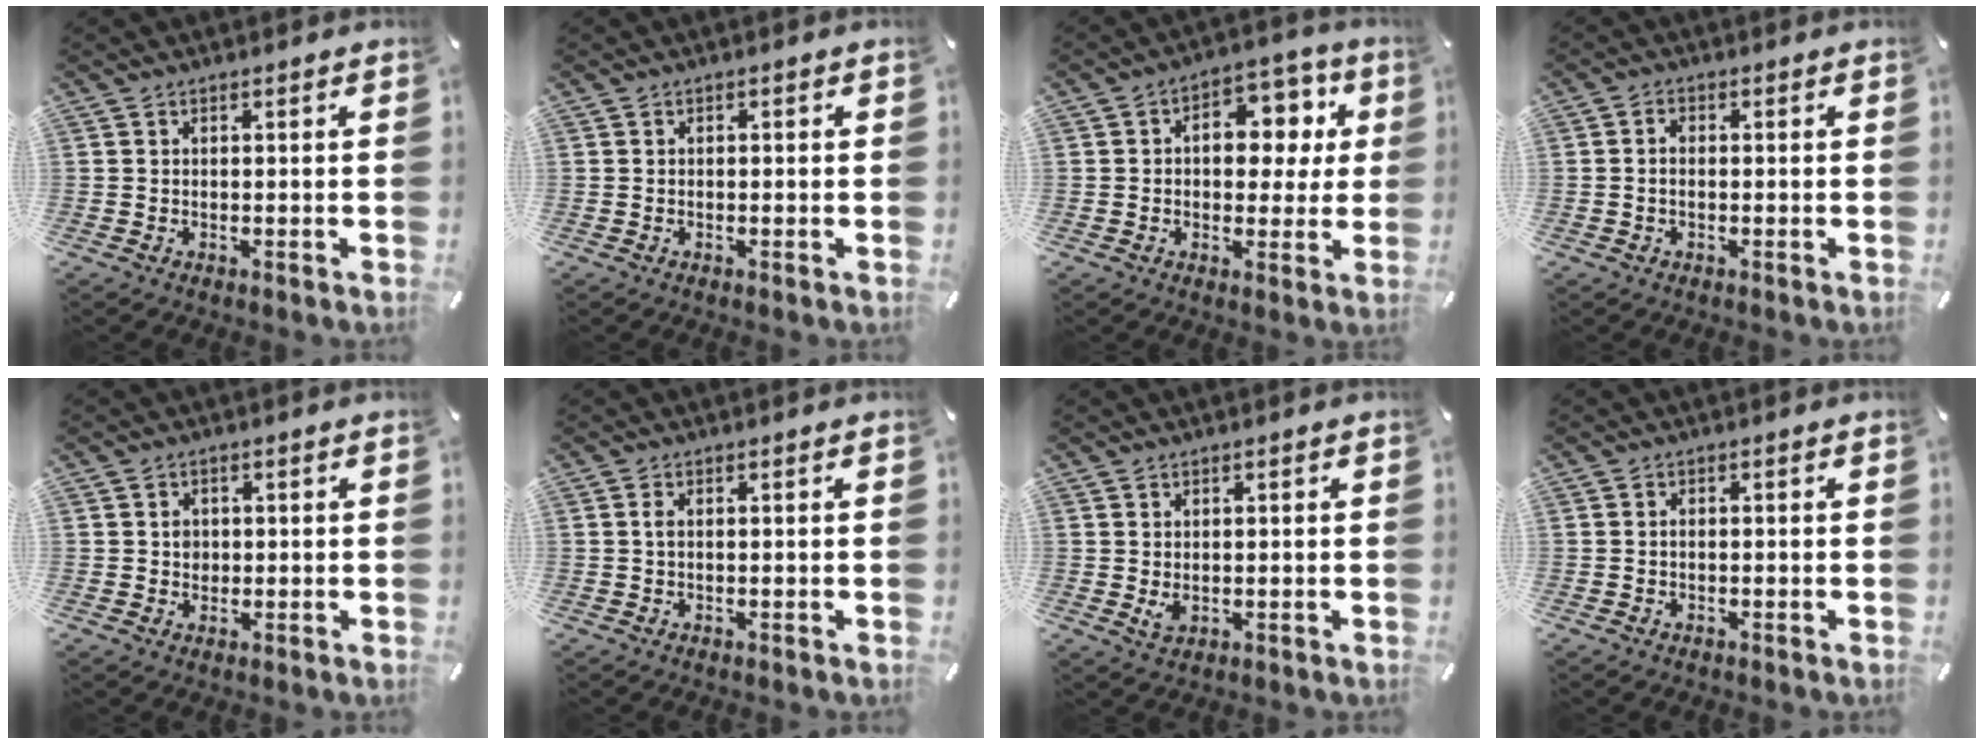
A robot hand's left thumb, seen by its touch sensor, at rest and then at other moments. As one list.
[{"total": 0.6, "force": [-0.2, 0.4, 0.4], "torque": [-0.009, 0.000, -0.005]}, {"total": 10.5, "force": [2.1, 7.1, 7.5], "torque": [-0.097, -0.009, 0.031]}, {"total": 1.9, "force": [-0.4, 1.1, 1.4], "torque": [-0.028, 0.003, -0.008]}, {"total": 2.2, "force": [0.0, 2.0, 0.8], "torque": [-0.009, 0.003, -0.003]}, {"total": 1.1, "force": [0.0, 0.3, 1.1], "torque": [-0.022, 0.001, -0.001]}, {"total": 2.4, "force": [-0.1, 1.7, 1.7], "torque": [-0.027, -0.004, -0.002]}, {"total": 0.9, "force": [-0.3, 0.6, 0.6], "torque": [-0.014, 0.001, -0.006]}]